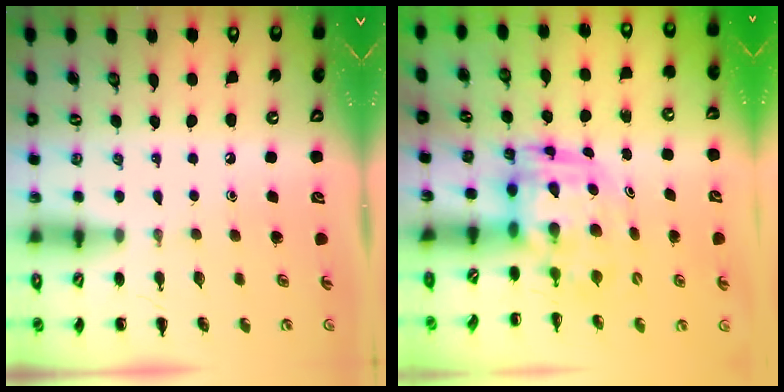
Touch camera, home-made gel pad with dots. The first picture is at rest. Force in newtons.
{"total": 3.8, "press": 3.7, "slide": 0.8}